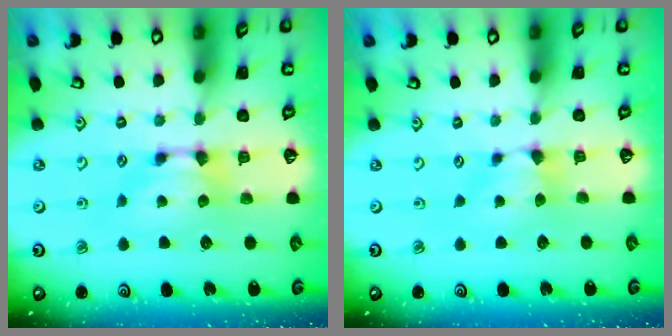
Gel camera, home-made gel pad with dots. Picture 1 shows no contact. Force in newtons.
{"total": 0.6, "press": 0.2, "slide": 0.5}